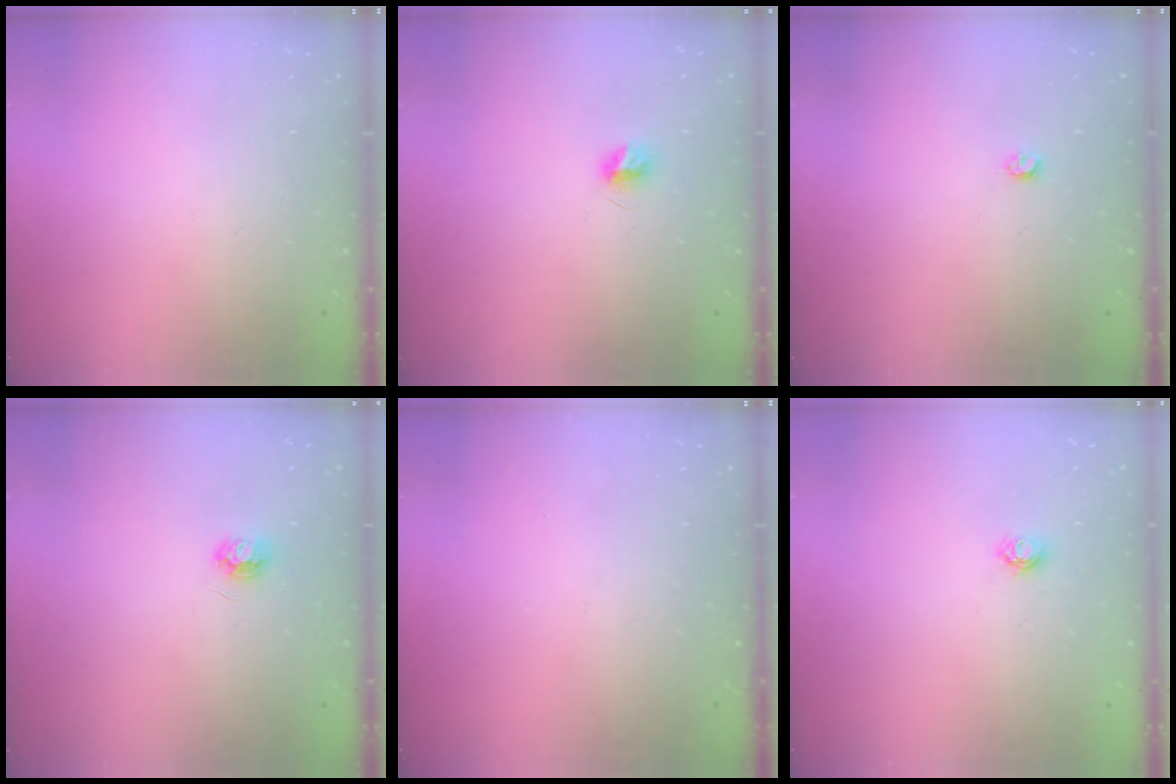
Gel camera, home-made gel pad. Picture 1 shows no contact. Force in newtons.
{"total": 5.0, "press": 5.0, "slide": 0.6}
{"total": 2.9, "press": 2.8, "slide": 0.5}
{"total": 3.7, "press": 3.7, "slide": 0.5}
{"total": 0.0}
{"total": 3.5, "press": 3.4, "slide": 0.4}